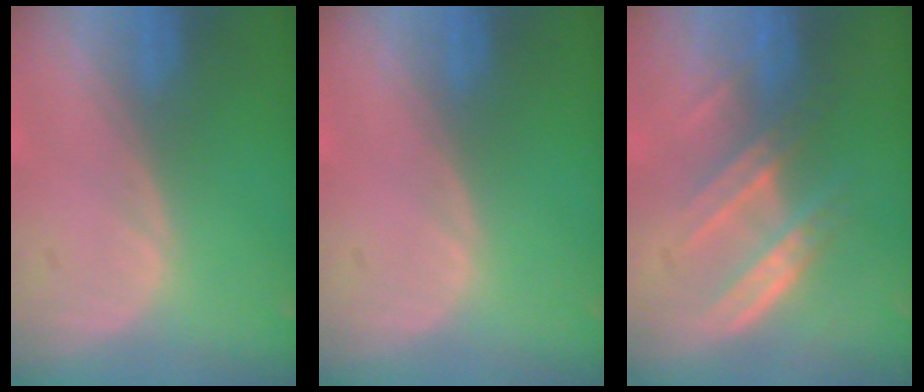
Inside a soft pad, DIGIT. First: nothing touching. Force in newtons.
{"total": 0.0}
{"total": 7.1, "press": 6.5, "slide": 2.8}